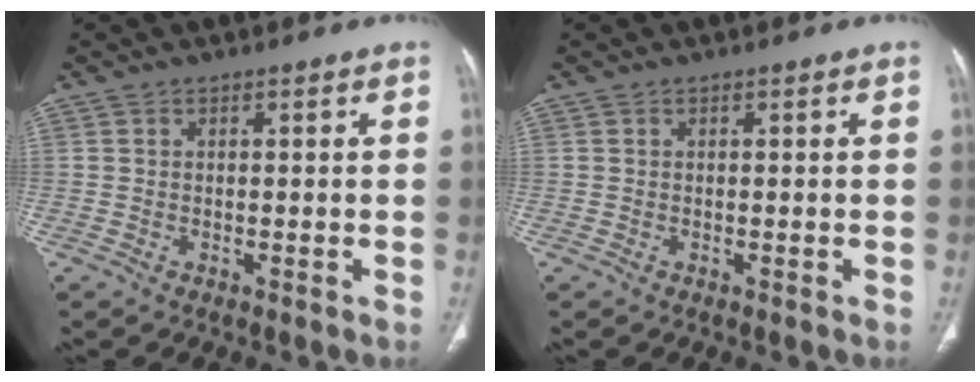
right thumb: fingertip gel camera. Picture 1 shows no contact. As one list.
[{"total": 0.0}]